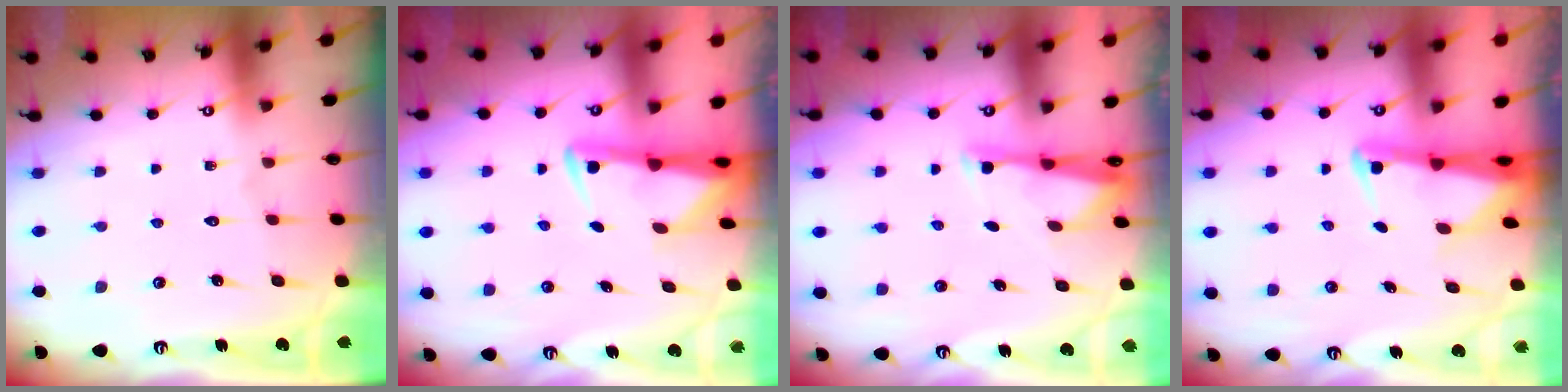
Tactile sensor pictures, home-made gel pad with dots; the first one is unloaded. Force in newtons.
{"total": 2.9, "press": 2.9, "slide": 0.4}
{"total": 3.0, "press": 2.9, "slide": 0.5}
{"total": 2.7, "press": 2.7, "slide": 0.4}